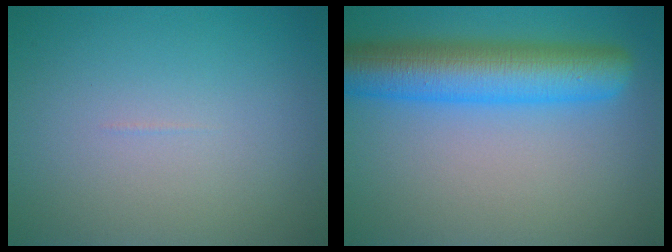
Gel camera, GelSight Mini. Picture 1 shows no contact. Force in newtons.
{"total": 8.3, "press": 8.3, "slide": 0.3}